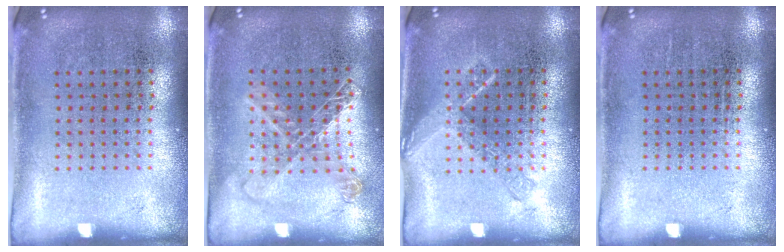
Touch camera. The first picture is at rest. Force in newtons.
{"total": 1.3, "press": 1.2, "slide": 0.5}
{"total": 1.1, "press": 1.0, "slide": 0.2}
{"total": 0.0}